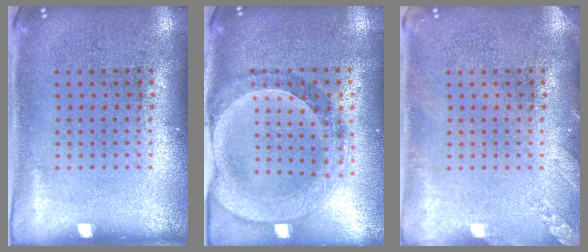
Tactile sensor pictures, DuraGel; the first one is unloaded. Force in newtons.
{"total": 1.5, "press": 1.5, "slide": 0.4}
{"total": 1.3, "press": 1.3, "slide": 0.2}